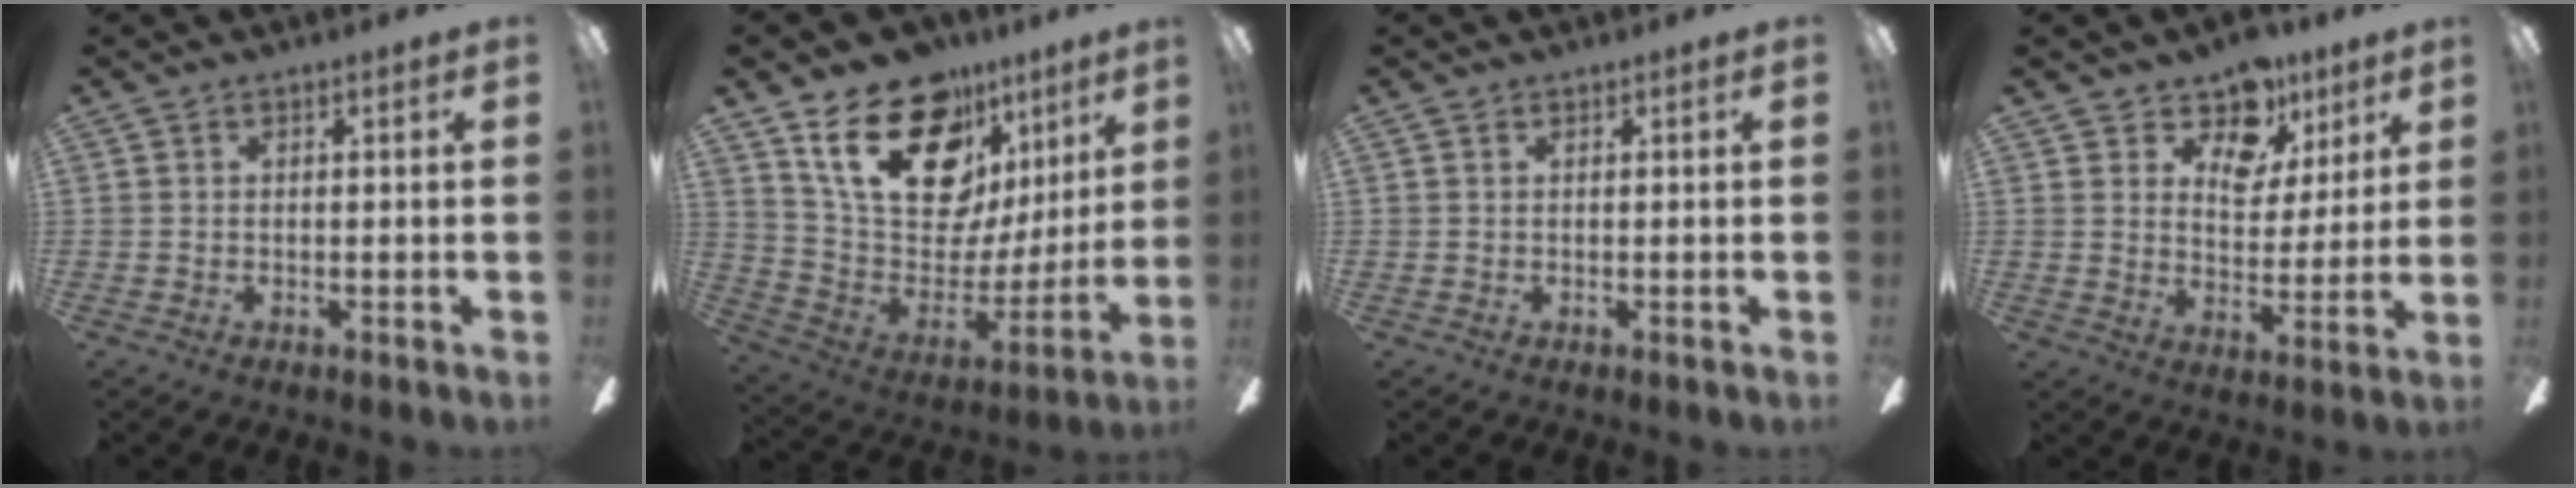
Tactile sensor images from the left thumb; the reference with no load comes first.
{"total": 24.1, "force": [14.2, 13.9, 13.6], "torque": [-0.212, -0.077, 0.264]}
{"total": 0.0}
{"total": 10.7, "force": [7.1, 6.9, 4.1], "torque": [-0.064, -0.040, 0.133]}